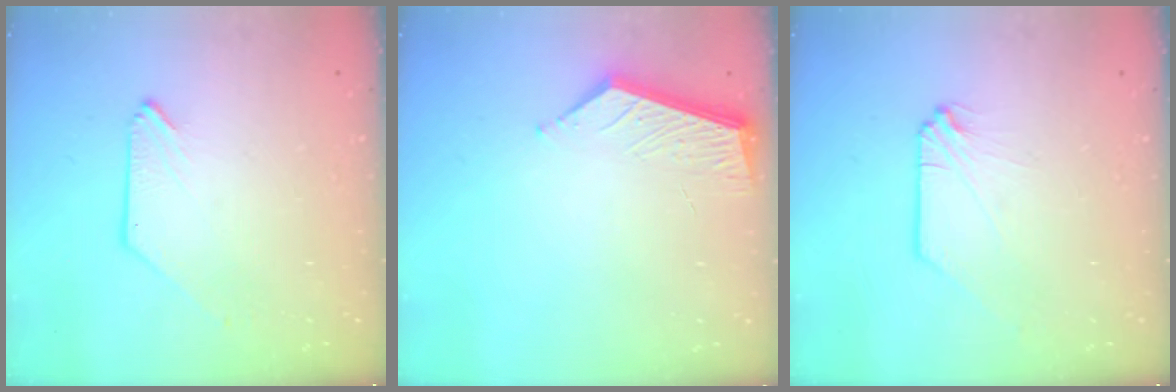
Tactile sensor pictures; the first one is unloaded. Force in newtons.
{"total": 7.1, "press": 7.0, "slide": 0.6}
{"total": 0.0}